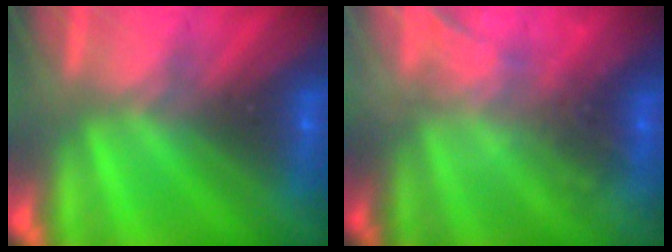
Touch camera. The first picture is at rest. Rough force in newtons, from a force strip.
{"total": 2.2}